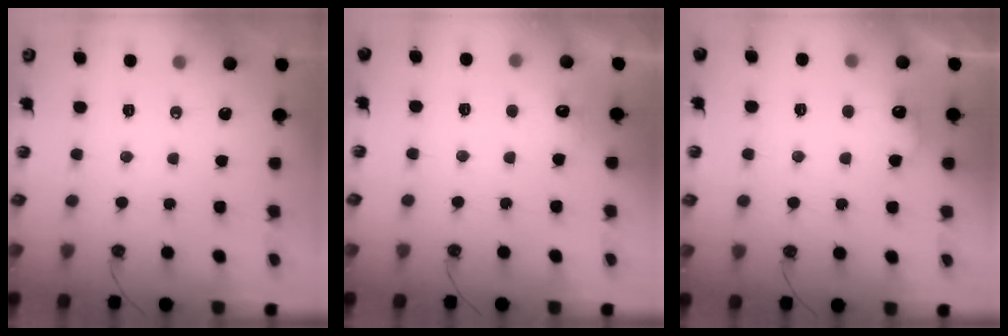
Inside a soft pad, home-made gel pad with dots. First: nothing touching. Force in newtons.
{"total": 6.0, "press": 6.0, "slide": 0.6}
{"total": 9.3, "press": 9.3, "slide": 0.5}